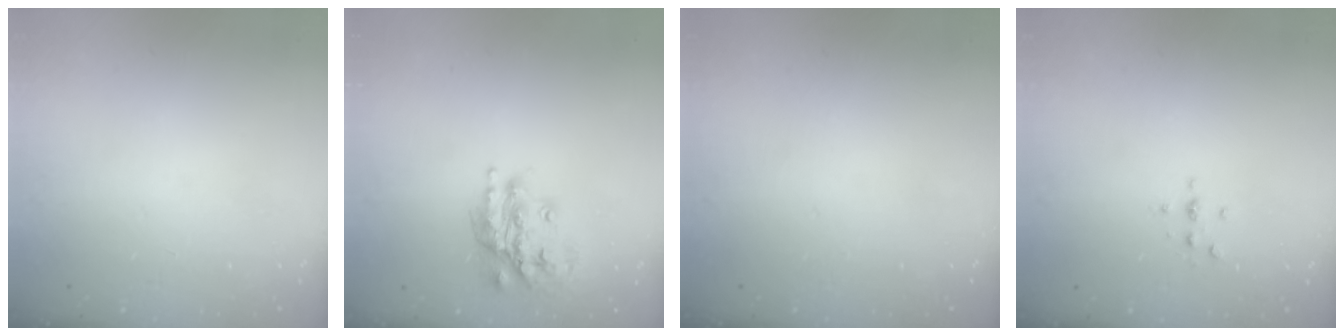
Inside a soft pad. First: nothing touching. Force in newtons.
{"total": 17.5, "press": 17.4, "slide": 1.4}
{"total": 0.0}
{"total": 2.4, "press": 2.4, "slide": 0.3}